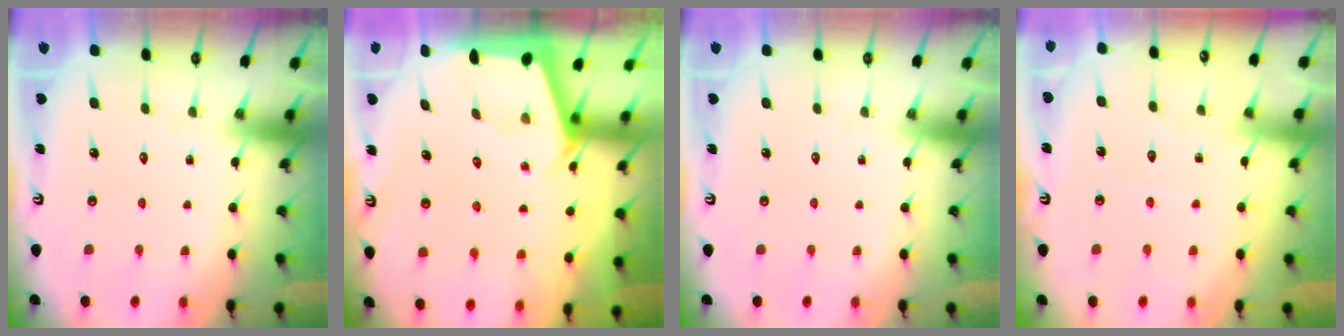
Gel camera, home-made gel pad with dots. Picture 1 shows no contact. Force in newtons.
{"total": 2.3, "press": 2.3, "slide": 0.3}
{"total": 0.0}
{"total": 3.0, "press": 2.9, "slide": 0.4}